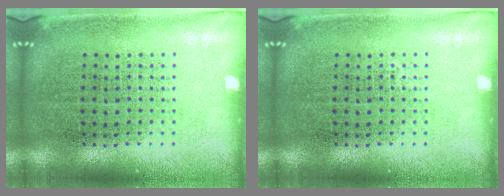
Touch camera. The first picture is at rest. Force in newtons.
{"total": 0.0}